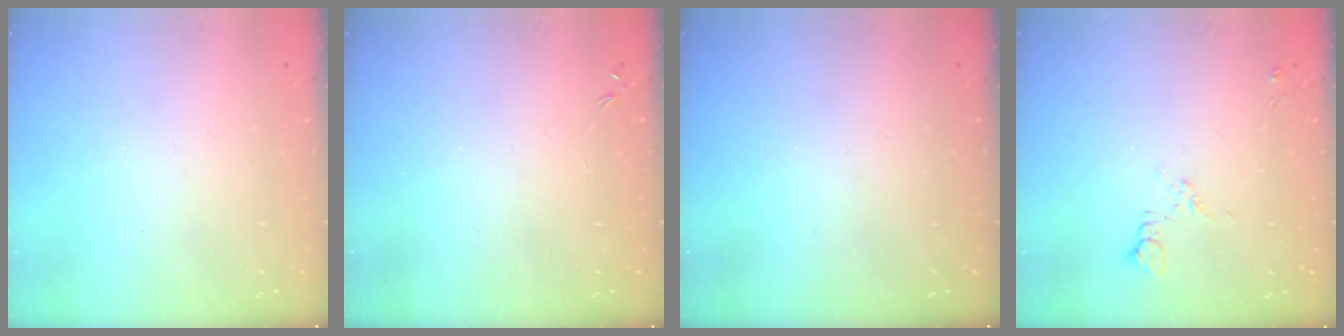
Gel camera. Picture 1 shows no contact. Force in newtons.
{"total": 0.0}
{"total": 0.0}
{"total": 5.1, "press": 5.0, "slide": 0.6}